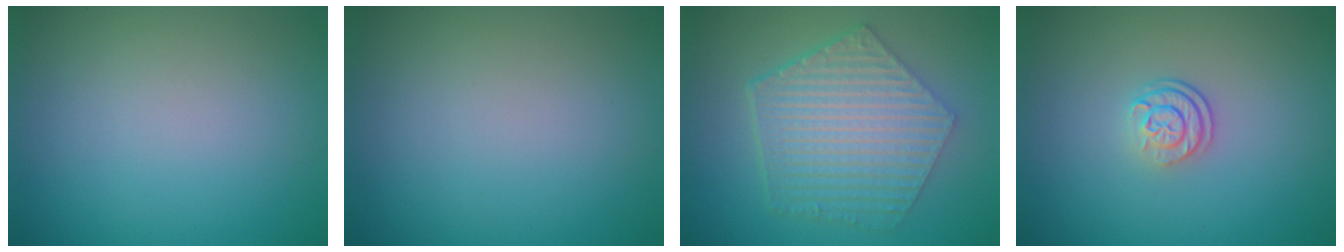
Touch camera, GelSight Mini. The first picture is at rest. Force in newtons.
{"total": 0.0}
{"total": 6.9, "press": 5.0, "slide": 4.7}
{"total": 2.4, "press": 1.7, "slide": 1.7}